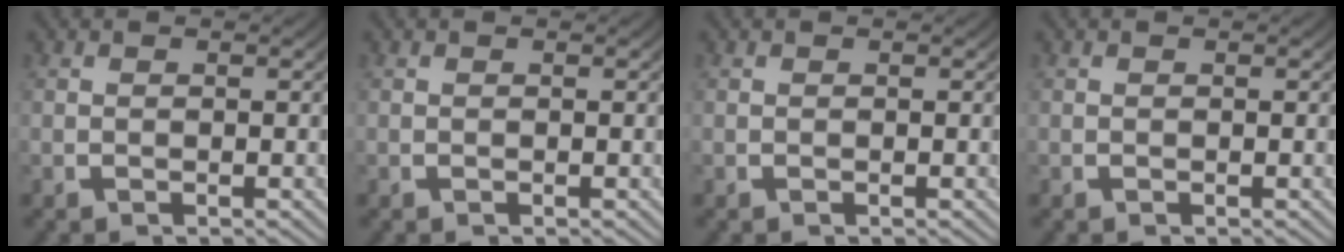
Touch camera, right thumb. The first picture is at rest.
{"total": 0.0}
{"total": 0.0}
{"total": 0.0}